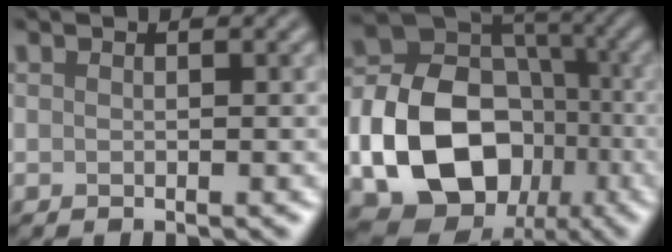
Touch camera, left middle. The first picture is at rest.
{"total": 14.9, "force": [-4.1, 11.3, 8.7], "torque": [-0.175, -0.015, -0.072]}